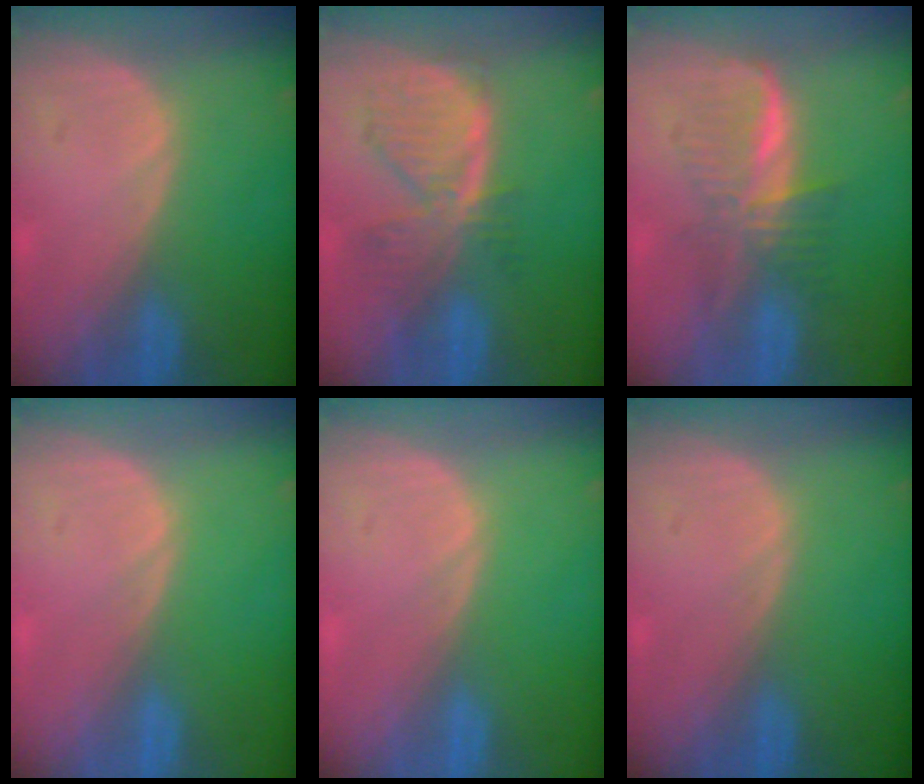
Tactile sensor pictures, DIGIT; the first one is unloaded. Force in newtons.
{"total": 7.9, "press": 6.9, "slide": 4.0}
{"total": 6.0, "press": 5.9, "slide": 0.7}
{"total": 0.0}
{"total": 0.0}
{"total": 0.0}